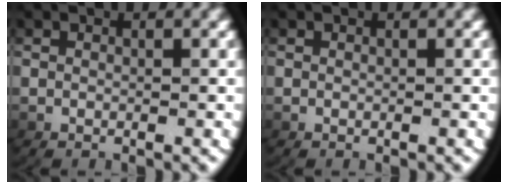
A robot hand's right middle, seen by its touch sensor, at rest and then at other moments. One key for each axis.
{"total": 0.0}